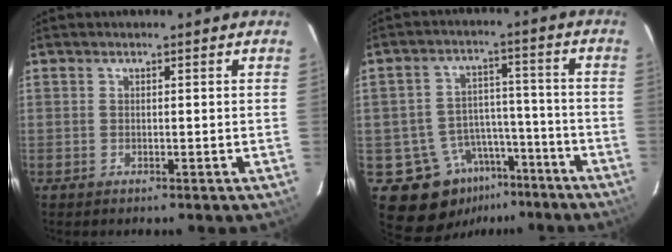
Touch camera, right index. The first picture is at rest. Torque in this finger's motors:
{"motor_torque": [0.65, -0.42, -0.12, -0.13]}